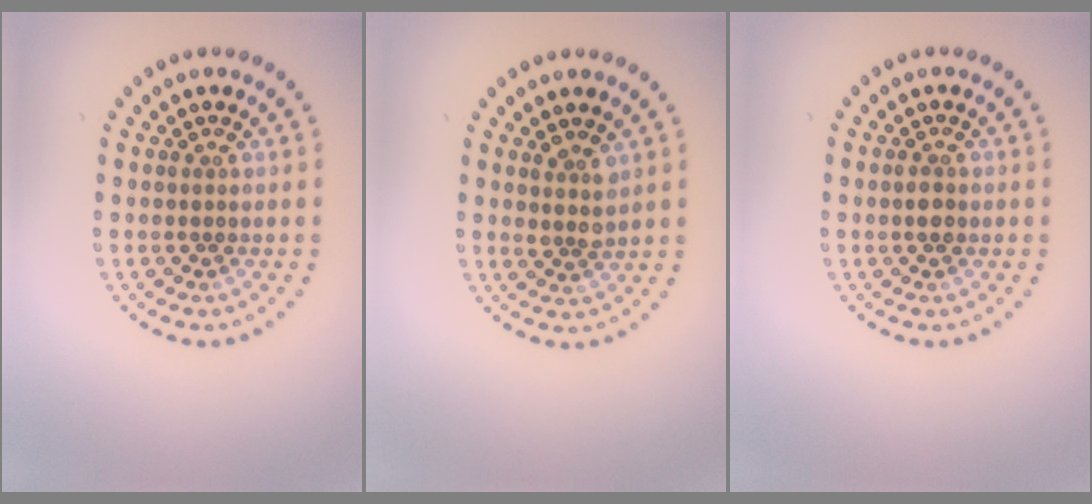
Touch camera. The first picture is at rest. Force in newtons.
{"total": 1.6, "press": 1.4, "slide": 0.8}
{"total": 1.0, "press": 1.0, "slide": 0.1}